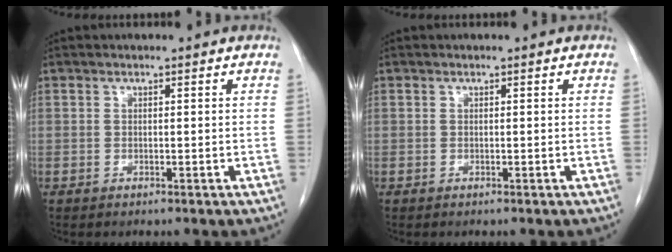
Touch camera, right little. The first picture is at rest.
{"total": 0.0}